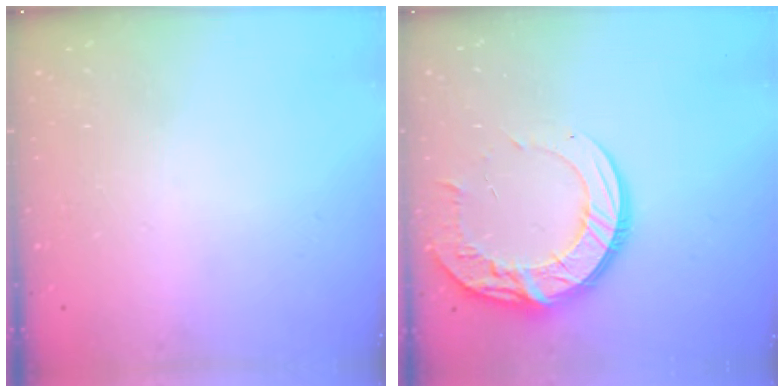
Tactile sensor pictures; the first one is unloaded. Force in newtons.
{"total": 15.2, "press": 15.2, "slide": 1.3}